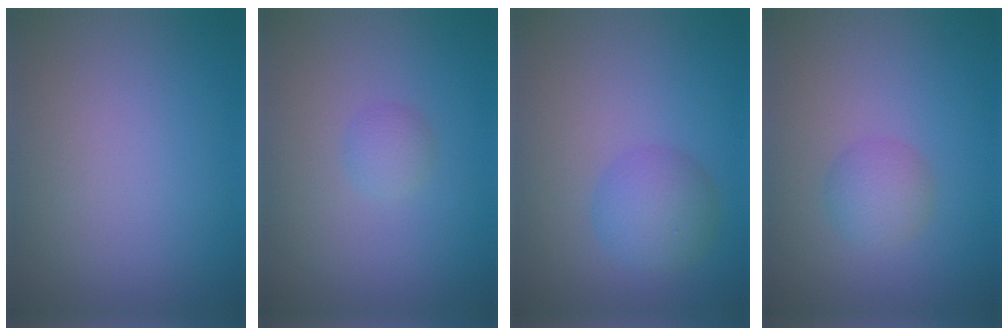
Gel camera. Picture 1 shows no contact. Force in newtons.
{"total": 1.2, "press": 1.2, "slide": 0.1}
{"total": 3.0, "press": 3.0, "slide": 0.1}
{"total": 2.0, "press": 2.0, "slide": 0.2}